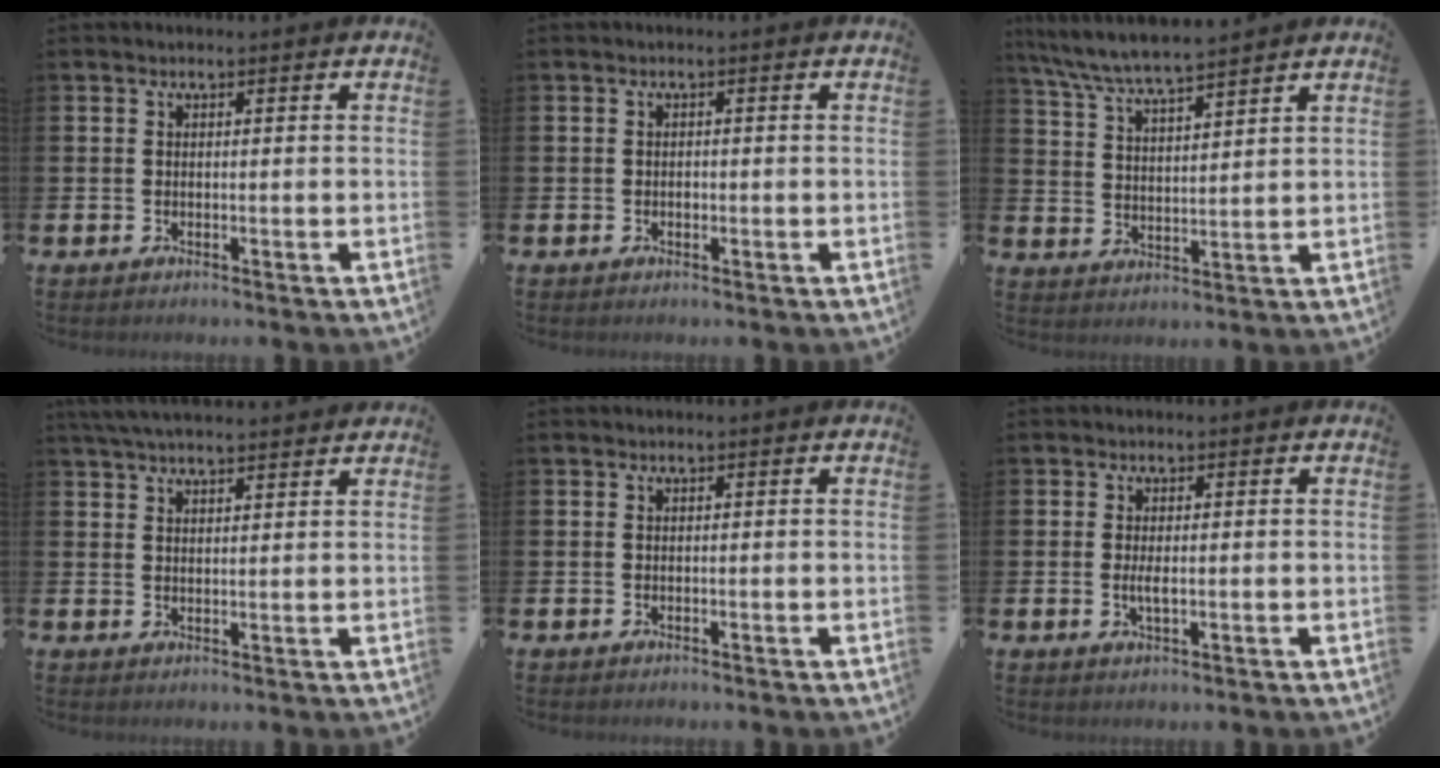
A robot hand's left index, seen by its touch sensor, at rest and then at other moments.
{"total": 0.6, "force": [-0.1, 0.5, 0.3], "torque": [-0.006, 0.001, -0.003]}
{"total": 6.6, "force": [6.4, 0.1, 1.8], "torque": [-0.059, -0.036, 0.114]}
{"total": 4.6, "force": [4.4, 0.5, 1.3], "torque": [-0.041, -0.008, 0.083]}
{"total": 0.0}
{"total": 1.8, "force": [0.0, 0.6, 1.7], "torque": [-0.032, 0.000, -0.002]}